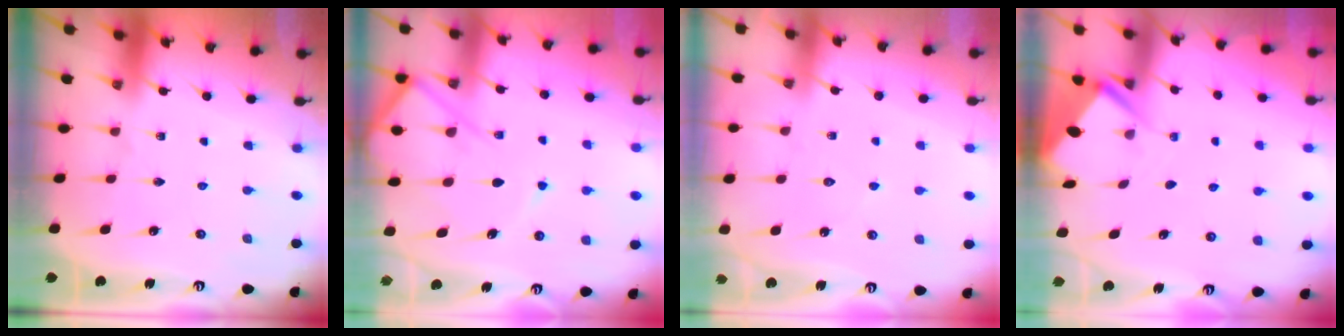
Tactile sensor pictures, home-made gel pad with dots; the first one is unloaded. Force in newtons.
{"total": 9.5, "press": 9.5, "slide": 0.9}
{"total": 3.5, "press": 3.5, "slide": 0.4}
{"total": 2.9, "press": 2.9, "slide": 0.4}